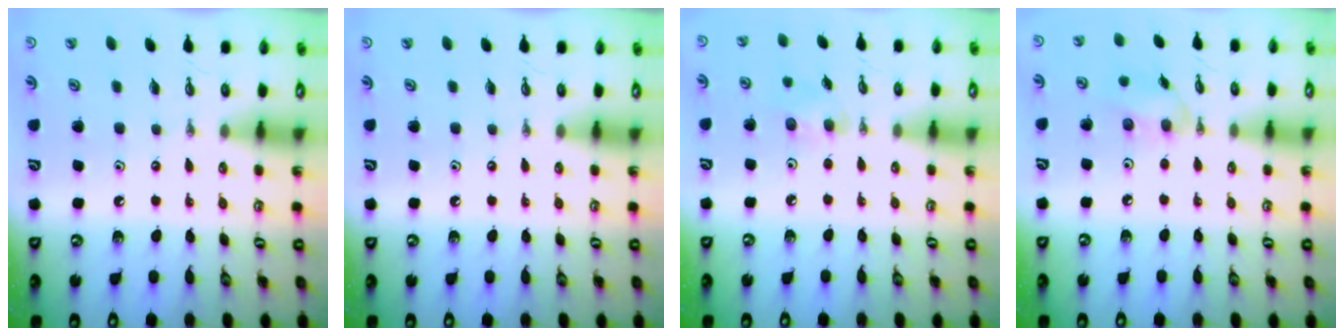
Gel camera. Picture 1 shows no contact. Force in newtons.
{"total": 0.0}
{"total": 5.2, "press": 5.0, "slide": 1.4}
{"total": 8.5, "press": 8.4, "slide": 0.4}